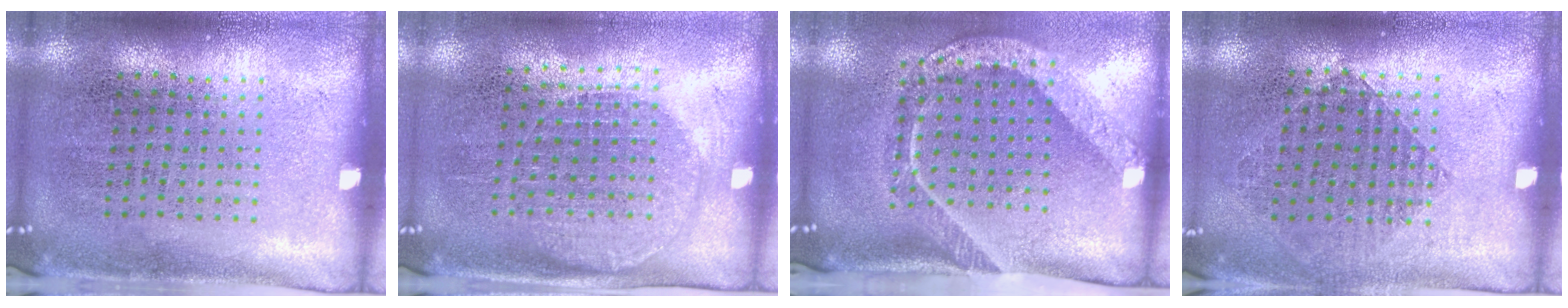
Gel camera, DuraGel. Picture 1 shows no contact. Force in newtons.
{"total": 1.1, "press": 1.0, "slide": 0.5}
{"total": 2.1, "press": 1.5, "slide": 1.5}
{"total": 0.9, "press": 0.8, "slide": 0.4}